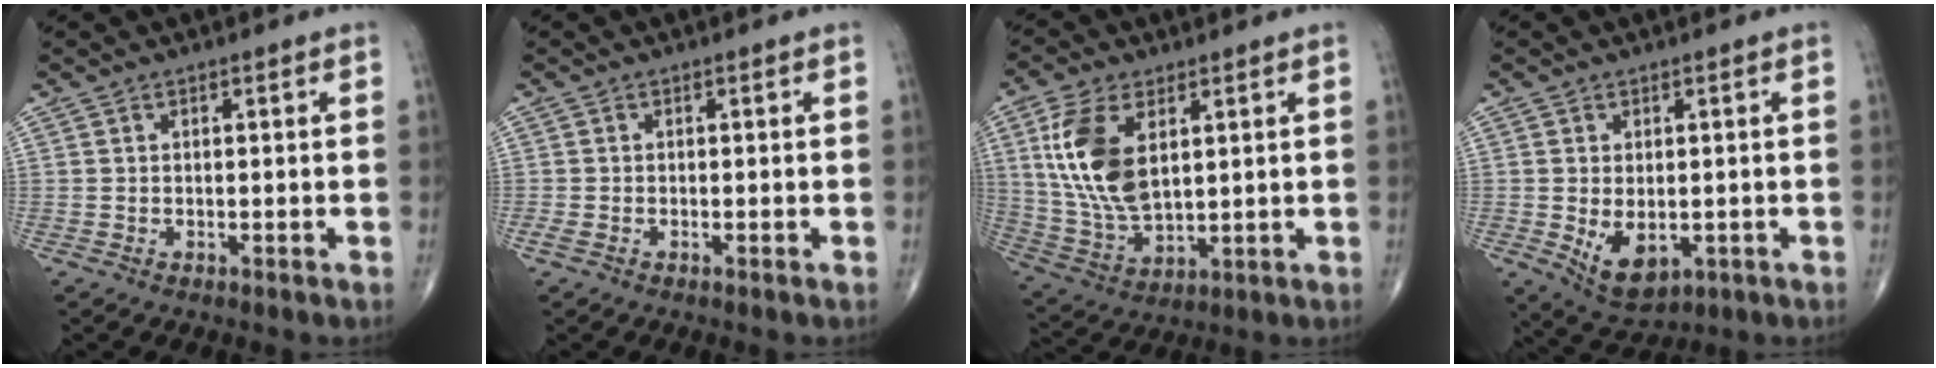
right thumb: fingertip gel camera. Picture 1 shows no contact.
{"total": 1.1, "force": [-0.6, 0.4, 0.9], "torque": [-0.027, -0.004, -0.013]}
{"total": 14.5, "force": [4.1, 7.8, 11.6], "torque": [-0.236, -0.015, 0.090]}
{"total": 7.4, "force": [-1.4, 4.4, 5.7], "torque": [-0.084, -0.013, -0.006]}